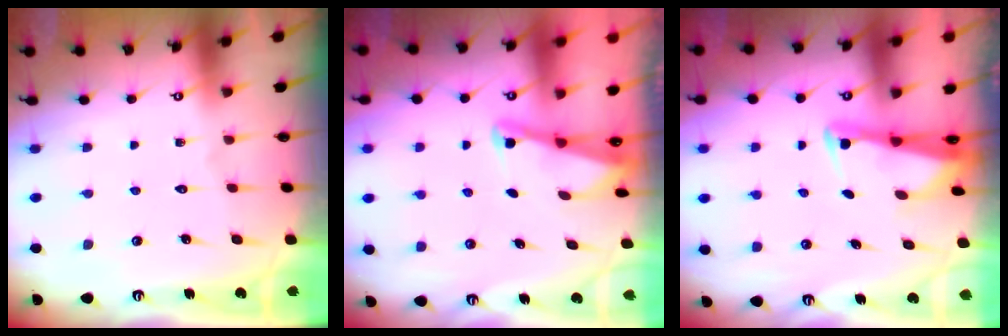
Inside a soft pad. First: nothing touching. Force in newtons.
{"total": 2.0, "press": 2.0, "slide": 0.3}
{"total": 2.4, "press": 2.3, "slide": 0.5}